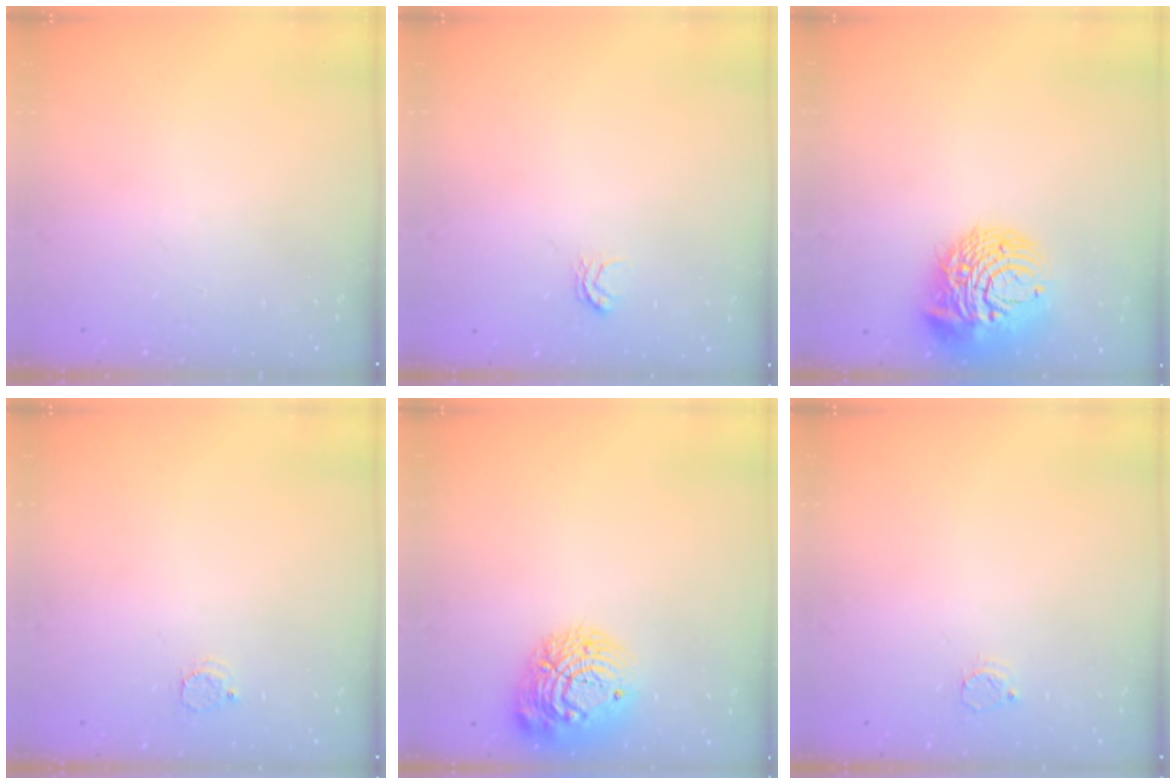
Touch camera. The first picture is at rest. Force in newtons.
{"total": 3.0, "press": 3.0, "slide": 0.4}
{"total": 14.8, "press": 14.7, "slide": 1.5}
{"total": 2.4, "press": 2.4, "slide": 0.3}
{"total": 14.2, "press": 14.2, "slide": 0.8}
{"total": 3.1, "press": 3.1, "slide": 0.1}